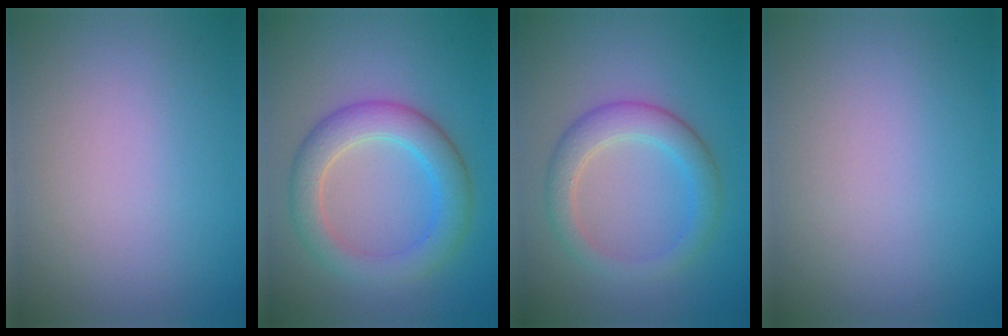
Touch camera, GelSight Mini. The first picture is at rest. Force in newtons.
{"total": 5.1, "press": 5.0, "slide": 0.3}
{"total": 3.8, "press": 3.7, "slide": 0.2}
{"total": 0.0}